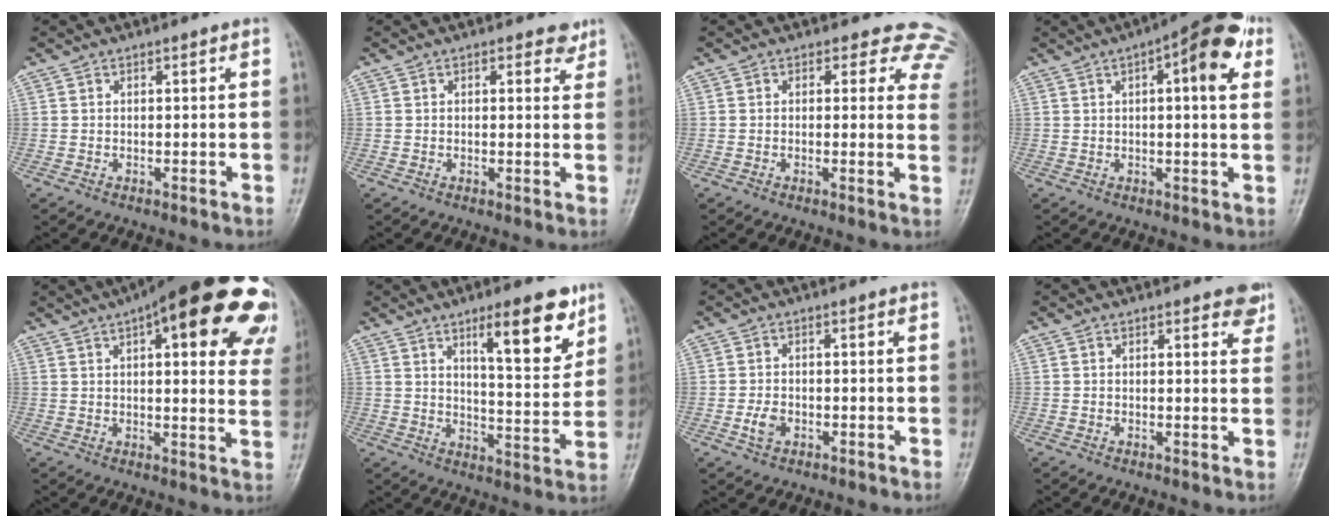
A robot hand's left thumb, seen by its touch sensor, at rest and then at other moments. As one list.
[{"total": 2.5, "force": [1.5, 1.4, 1.5], "torque": [-0.006, -0.006, 0.016]}, {"total": 8.7, "force": [6.6, 5.0, 2.7], "torque": [0.021, -0.019, 0.039]}, {"total": 11.2, "force": [4.7, 4.4, 9.2], "torque": [-0.090, -0.002, 0.052]}, {"total": 27.8, "force": [13.6, 8.9, 22.5], "torque": [-0.230, 0.007, 0.169]}, {"total": 12.7, "force": [7.4, 3.5, 9.7], "torque": [-0.120, -0.048, 0.115]}, {"total": 2.9, "force": [-1.0, 2.0, 1.8], "torque": [-0.034, 0.006, -0.017]}, {"total": 3.6, "force": [2.2, 1.4, 2.4], "torque": [-0.018, -0.010, 0.023]}]